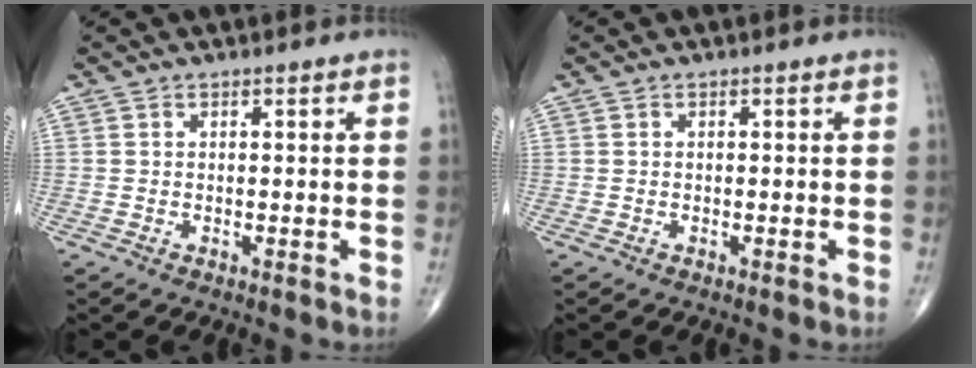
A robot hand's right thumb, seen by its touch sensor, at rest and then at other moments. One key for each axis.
{"total": 0.0}